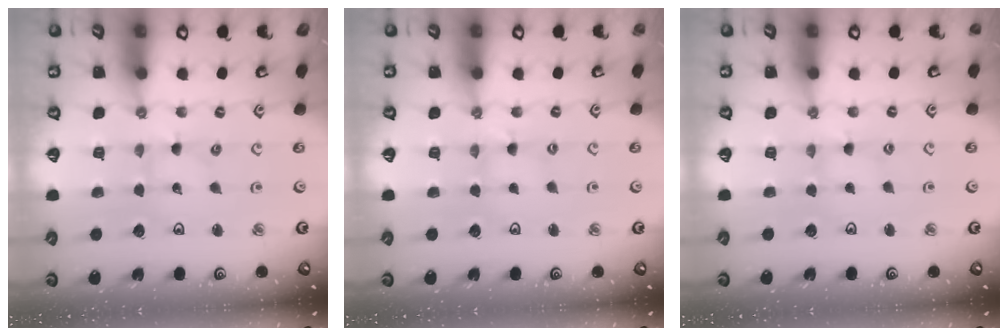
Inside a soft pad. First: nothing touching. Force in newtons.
{"total": 1.2, "press": 1.2, "slide": 0.2}
{"total": 1.1, "press": 1.1, "slide": 0.2}